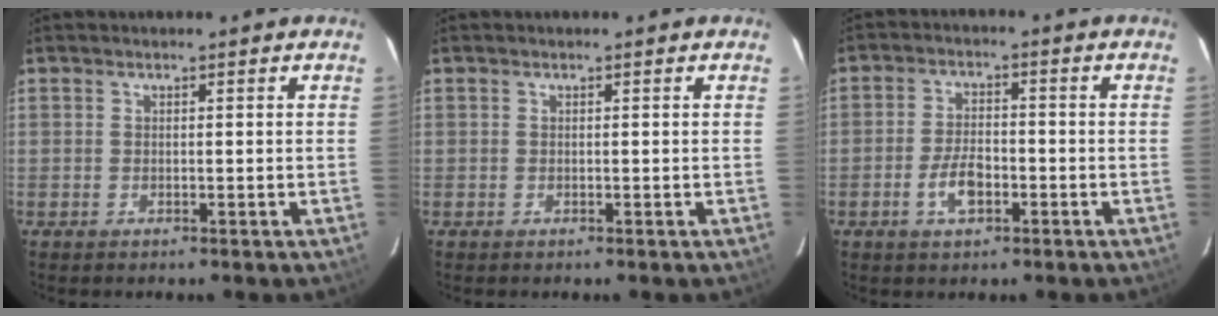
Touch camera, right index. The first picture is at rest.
{"total": 0.0}
{"total": 5.6, "force": [-2.3, 2.7, 4.3], "torque": [-0.089, 0.005, -0.039]}